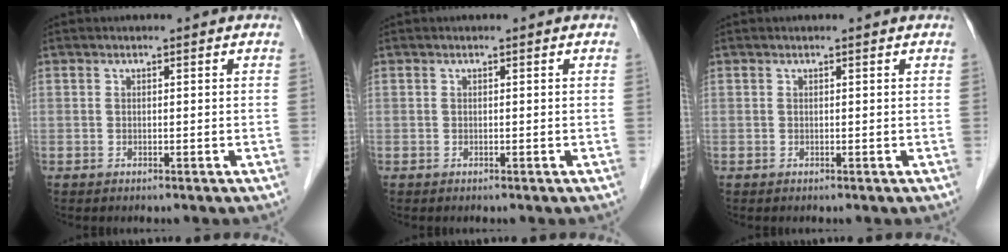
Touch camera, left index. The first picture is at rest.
{"total": 0.0}
{"total": 0.6, "force": [0.6, 0.0, 0.1], "torque": [-0.006, 0.002, 0.007]}